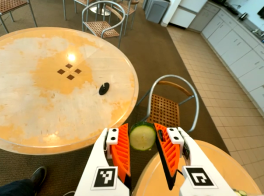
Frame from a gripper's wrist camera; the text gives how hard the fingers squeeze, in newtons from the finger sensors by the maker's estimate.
{"total": 9.0, "left": 9.2, "right": 8.9}